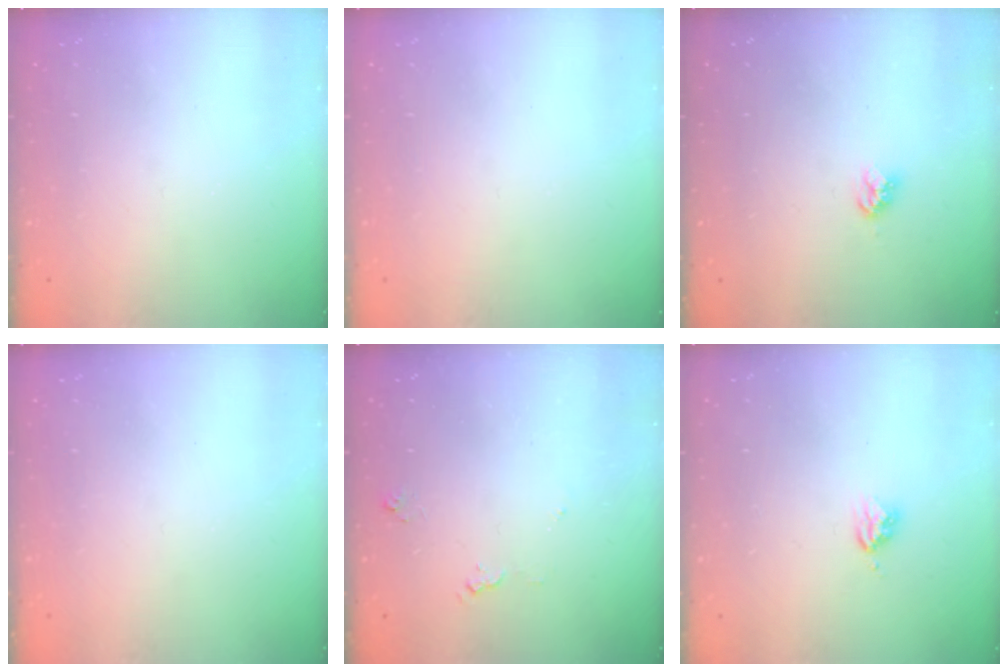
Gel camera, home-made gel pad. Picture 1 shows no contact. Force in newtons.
{"total": 0.0}
{"total": 3.9, "press": 3.9, "slide": 0.4}
{"total": 0.0}
{"total": 5.4, "press": 5.4, "slide": 0.6}
{"total": 3.7, "press": 3.7, "slide": 0.5}